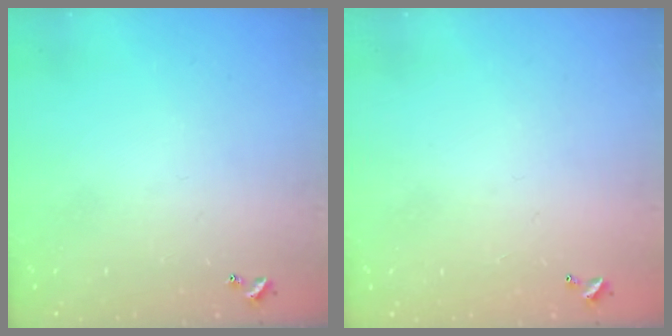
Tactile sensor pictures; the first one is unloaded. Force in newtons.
{"total": 3.0, "press": 3.0, "slide": 0.1}